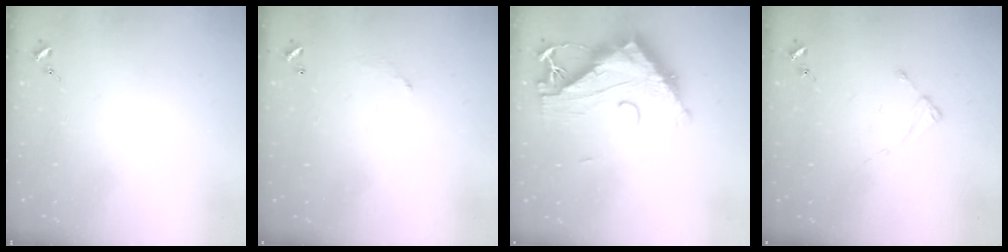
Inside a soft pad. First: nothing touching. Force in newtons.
{"total": 5.2, "press": 5.2, "slide": 0.3}
{"total": 17.4, "press": 17.3, "slide": 1.6}
{"total": 2.4, "press": 2.4, "slide": 0.3}